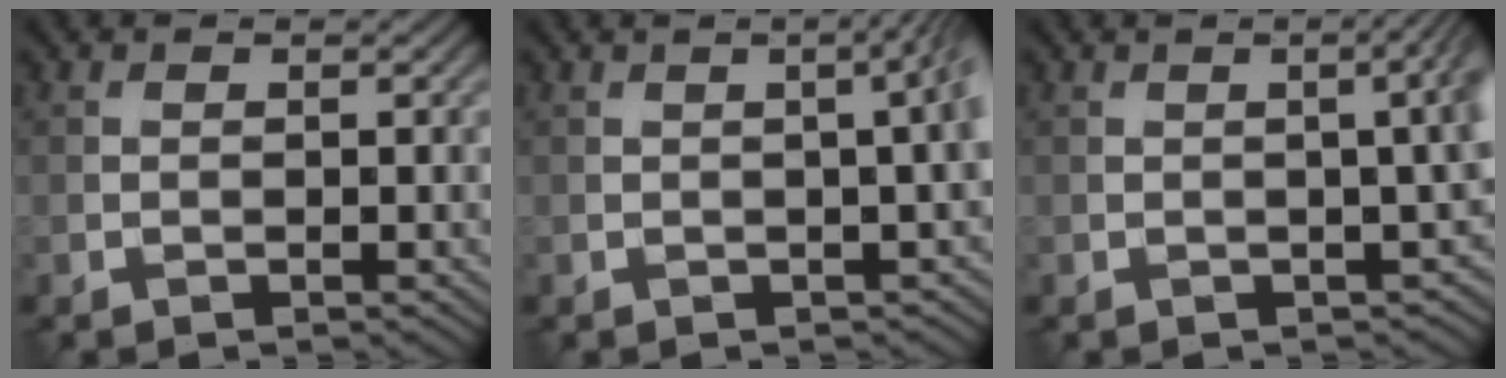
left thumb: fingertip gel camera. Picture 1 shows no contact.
{"total": 5.1, "force": [0.2, 1.7, 4.8], "torque": [-0.029, 0.016, 0.001]}
{"total": 5.1, "force": [0.0, 1.8, 4.7], "torque": [-0.029, 0.009, 0.005]}